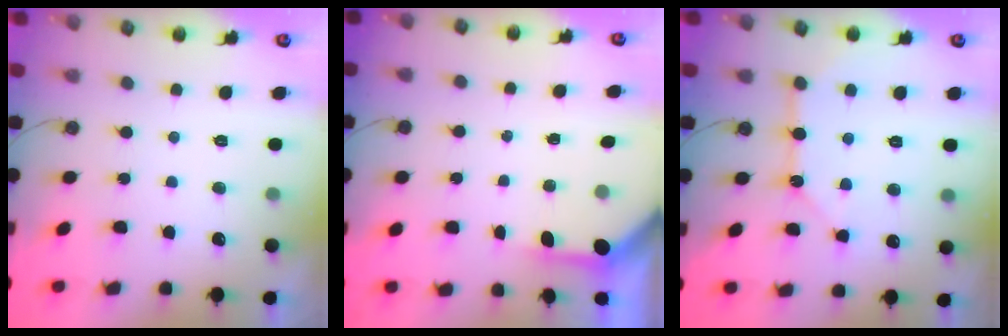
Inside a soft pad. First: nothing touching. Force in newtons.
{"total": 3.2, "press": 3.2, "slide": 0.4}
{"total": 11.3, "press": 11.2, "slide": 1.1}